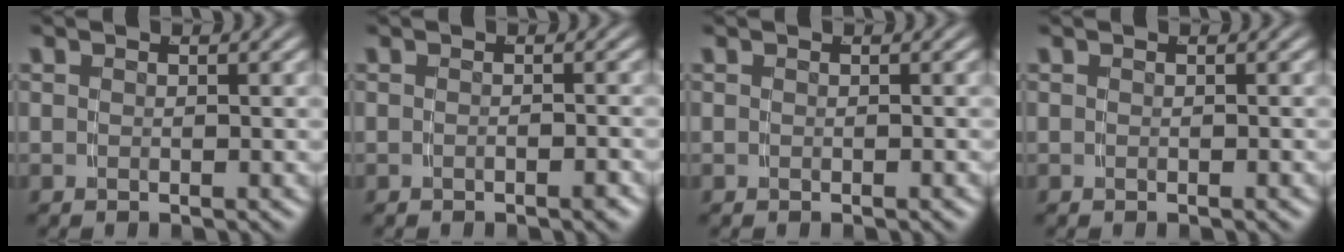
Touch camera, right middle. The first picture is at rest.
{"total": 0.8, "force": [-0.7, 0.0, 0.4], "torque": [-0.007, 0.006, -0.015]}
{"total": 0.0}
{"total": 0.0}